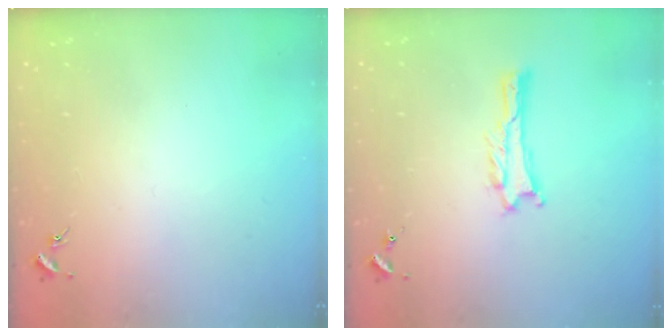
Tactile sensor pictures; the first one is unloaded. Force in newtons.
{"total": 0.9, "press": 0.9, "slide": 0.1}